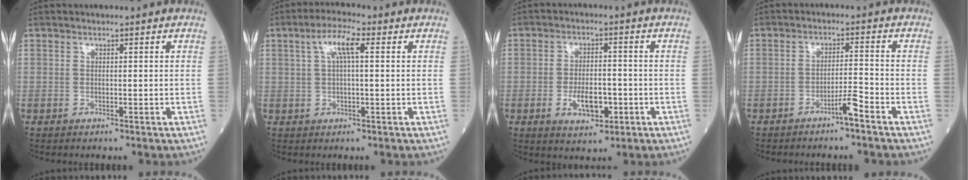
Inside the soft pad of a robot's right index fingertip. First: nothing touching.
{"total": 4.8, "force": [1.5, 0.8, 4.5], "torque": [-0.092, 0.018, 0.032]}
{"total": 6.0, "force": [-2.0, 2.7, 5.0], "torque": [-0.091, -0.002, -0.025]}
{"total": 3.2, "force": [-2.3, -0.4, 2.2], "torque": [-0.036, 0.000, -0.040]}